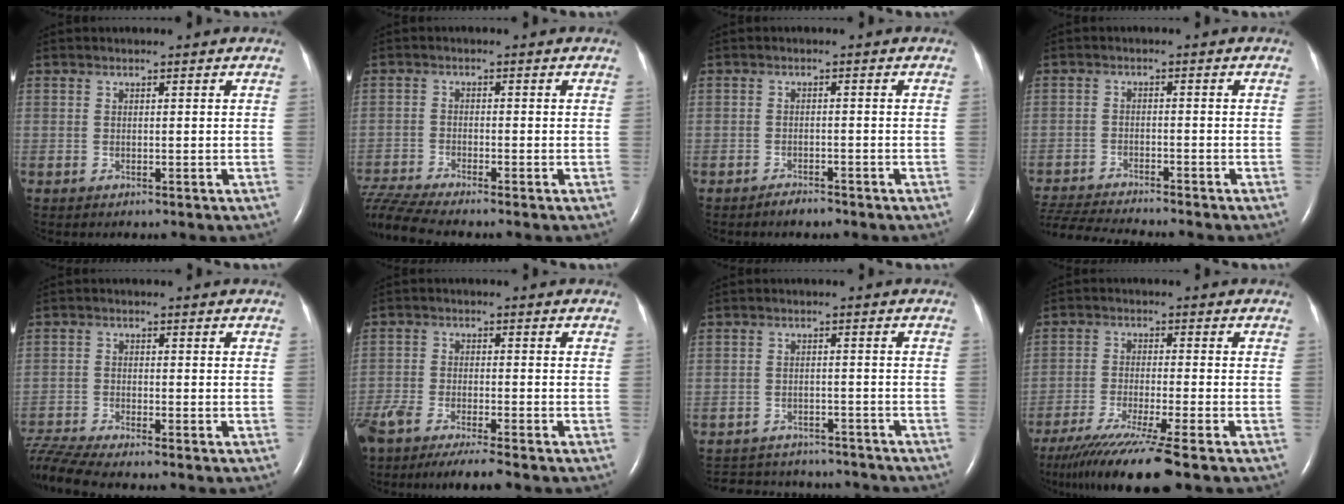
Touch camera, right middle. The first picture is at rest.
{"total": 7.8, "force": [-7.2, -0.8, 2.8], "torque": [-0.070, -0.011, -0.135]}
{"total": 1.7, "force": [-1.6, 0.4, 0.5], "torque": [-0.015, -0.003, -0.023]}
{"total": 11.2, "force": [-10.5, 0.3, 3.8], "torque": [-0.069, -0.010, -0.172]}
{"total": 7.5, "force": [-7.0, -0.9, 2.6], "torque": [-0.066, -0.010, -0.133]}
{"total": 10.9, "force": [-9.1, 0.7, 5.9], "torque": [-0.098, -0.020, -0.150]}
{"total": 14.2, "force": [-13.1, 4.4, 3.6], "torque": [-0.083, 0.005, -0.169]}
{"total": 12.8, "force": [-9.8, -1.6, 8.0], "torque": [-0.139, -0.049, -0.160]}